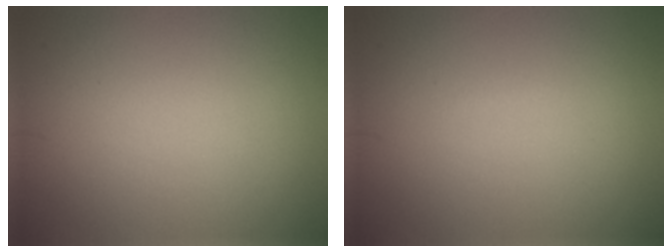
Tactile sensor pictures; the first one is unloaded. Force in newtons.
{"total": 0.0}